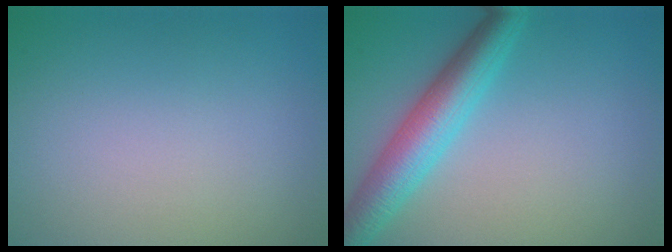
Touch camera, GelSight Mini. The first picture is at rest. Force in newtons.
{"total": 5.5, "press": 5.5, "slide": 0.0}